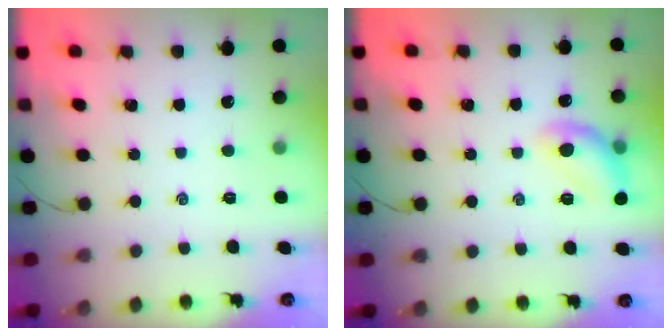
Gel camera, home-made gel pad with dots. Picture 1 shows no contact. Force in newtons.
{"total": 11.6, "press": 11.6, "slide": 0.6}